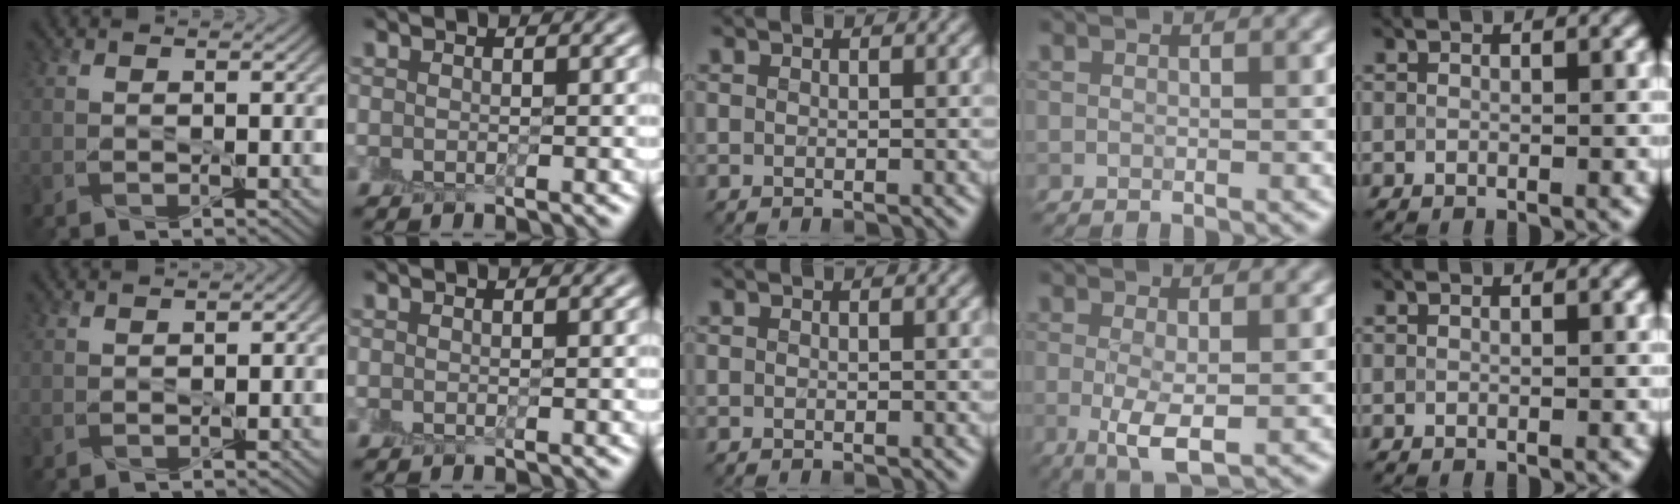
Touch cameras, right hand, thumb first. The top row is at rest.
{"thumb": {"total": 1.2, "force": [-0.3, 0.9, 0.7], "torque": [-0.009, -0.007, -0.002]}, "ring": {"total": 3.5, "force": [-0.5, 0.9, 3.3], "torque": [-0.069, -0.012, -0.008]}}